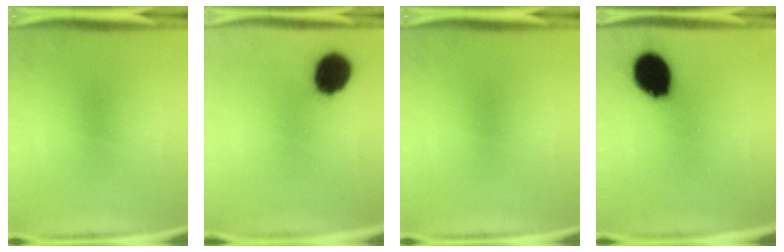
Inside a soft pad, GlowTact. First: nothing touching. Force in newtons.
{"total": 11.1}
{"total": 0.0}
{"total": 12.9}